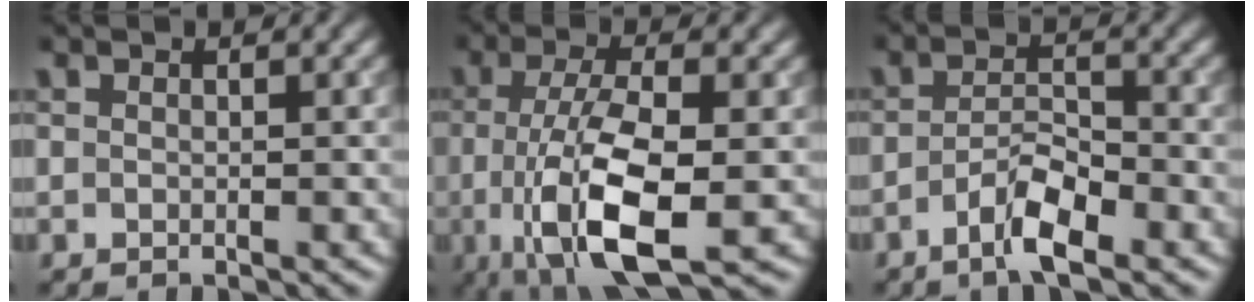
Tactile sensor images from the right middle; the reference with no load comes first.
{"total": 10.2, "force": [-2.7, 3.6, 9.2], "torque": [-0.180, -0.013, -0.047]}
{"total": 4.0, "force": [-2.3, 1.1, 3.0], "torque": [-0.060, 0.005, -0.047]}